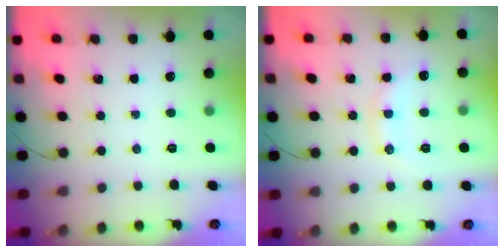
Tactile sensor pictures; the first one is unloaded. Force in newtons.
{"total": 9.7, "press": 9.6, "slide": 0.9}